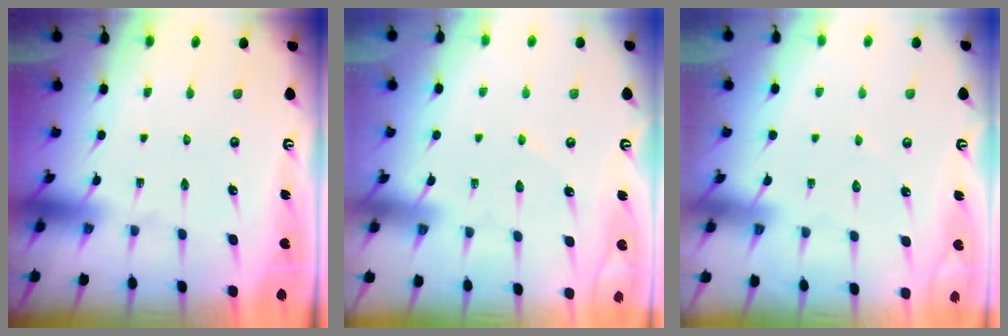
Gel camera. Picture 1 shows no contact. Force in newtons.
{"total": 2.6, "press": 2.5, "slide": 0.3}
{"total": 2.5, "press": 2.5, "slide": 0.3}